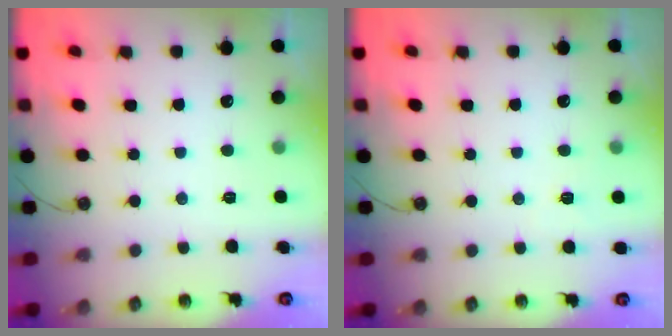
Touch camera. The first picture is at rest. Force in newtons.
{"total": 2.7, "press": 1.7, "slide": 2.1}